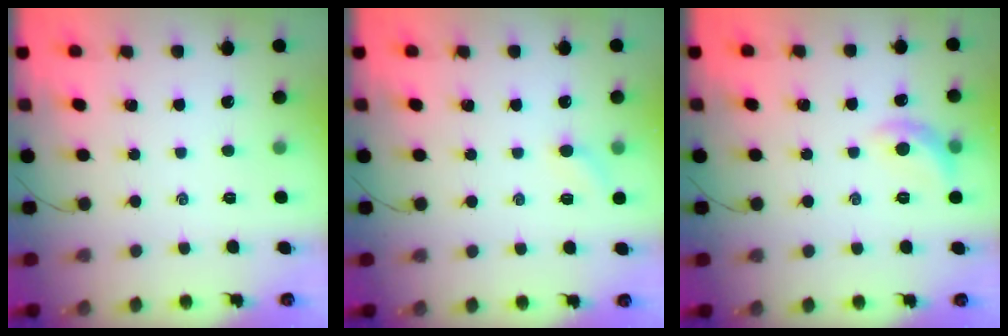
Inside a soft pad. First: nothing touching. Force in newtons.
{"total": 5.1, "press": 5.0, "slide": 1.4}
{"total": 7.9, "press": 7.9, "slide": 0.5}